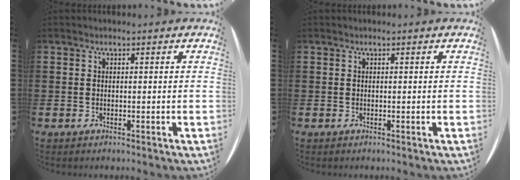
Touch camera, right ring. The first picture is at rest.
{"total": 0.0}